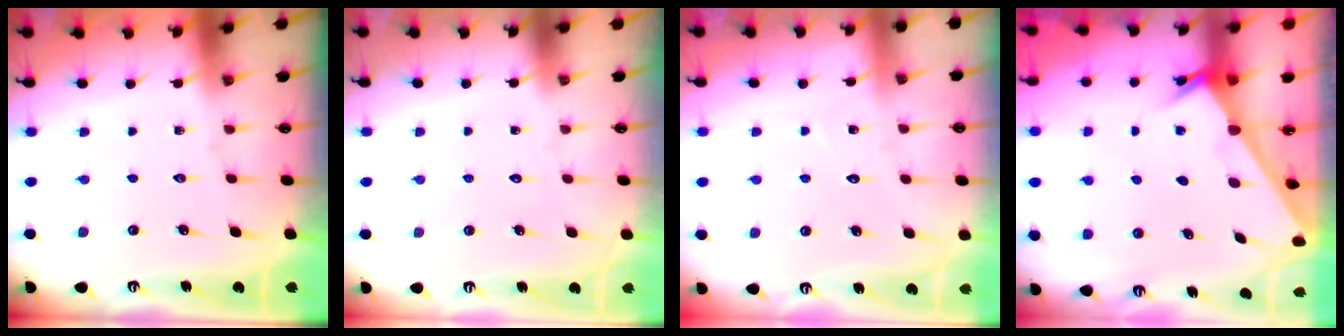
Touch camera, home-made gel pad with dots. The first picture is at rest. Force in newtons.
{"total": 1.5, "press": 1.5, "slide": 0.0}
{"total": 5.5, "press": 5.4, "slide": 0.6}
{"total": 2.6, "press": 2.6, "slide": 0.2}